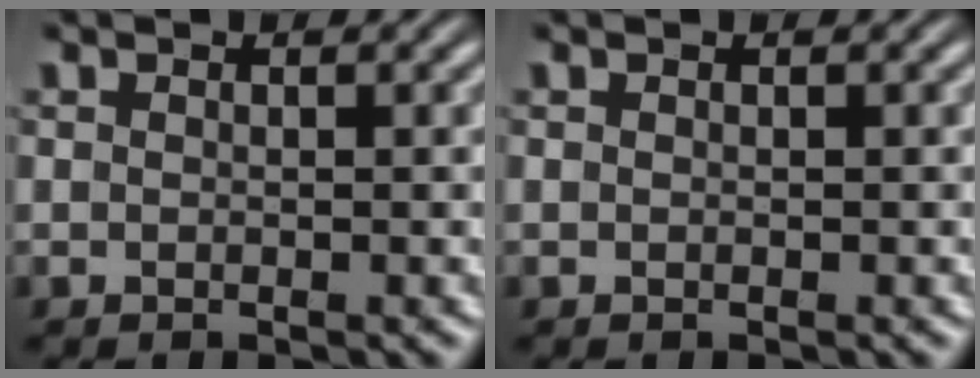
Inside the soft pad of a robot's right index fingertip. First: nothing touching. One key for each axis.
{"total": 0.0}